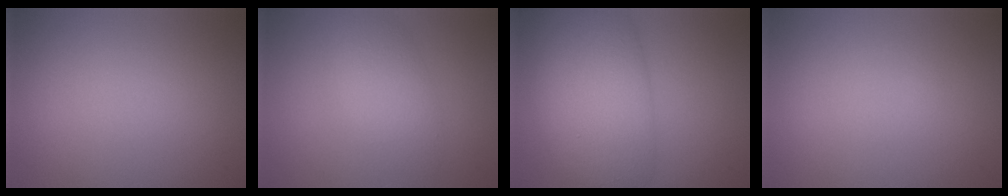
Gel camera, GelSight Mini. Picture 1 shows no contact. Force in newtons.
{"total": 3.0, "press": 3.0, "slide": 0.1}
{"total": 9.1, "press": 9.1, "slide": 0.3}
{"total": 0.0}